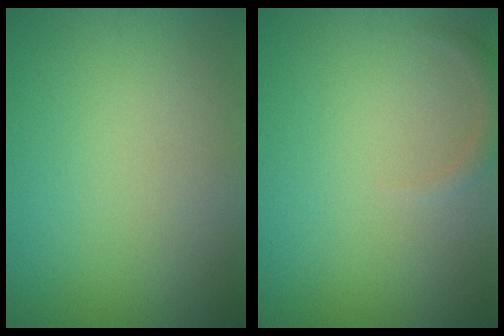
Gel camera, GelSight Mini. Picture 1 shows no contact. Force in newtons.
{"total": 1.3, "press": 1.2, "slide": 0.2}